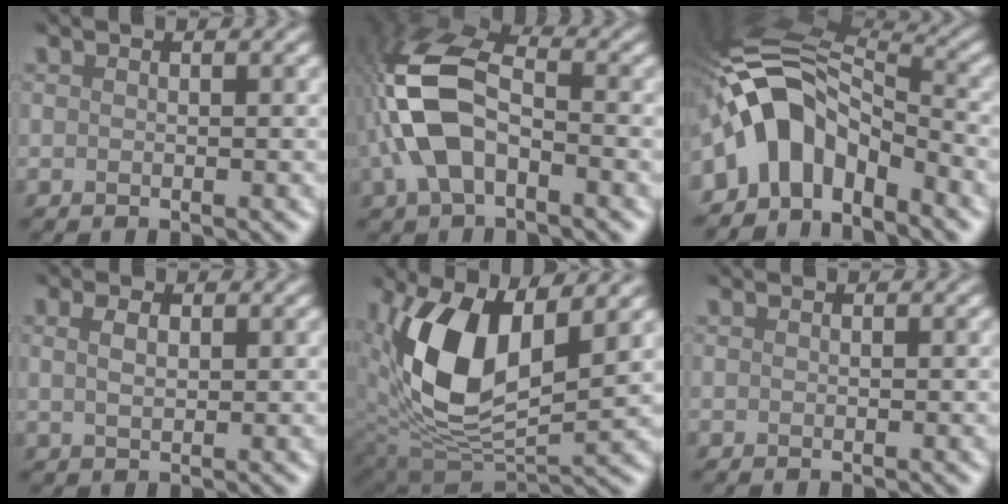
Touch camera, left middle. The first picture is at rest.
{"total": 7.1, "force": [-2.1, 4.0, 5.5], "torque": [-0.156, 0.019, -0.032]}
{"total": 7.8, "force": [-4.6, 4.4, 4.6], "torque": [-0.089, 0.016, -0.077]}
{"total": 0.6, "force": [0.3, -0.5, -0.2], "torque": [-0.014, 0.004, 0.024]}
{"total": 8.6, "force": [2.3, 4.5, 7.0], "torque": [-0.178, -0.009, 0.059]}
{"total": 0.0}